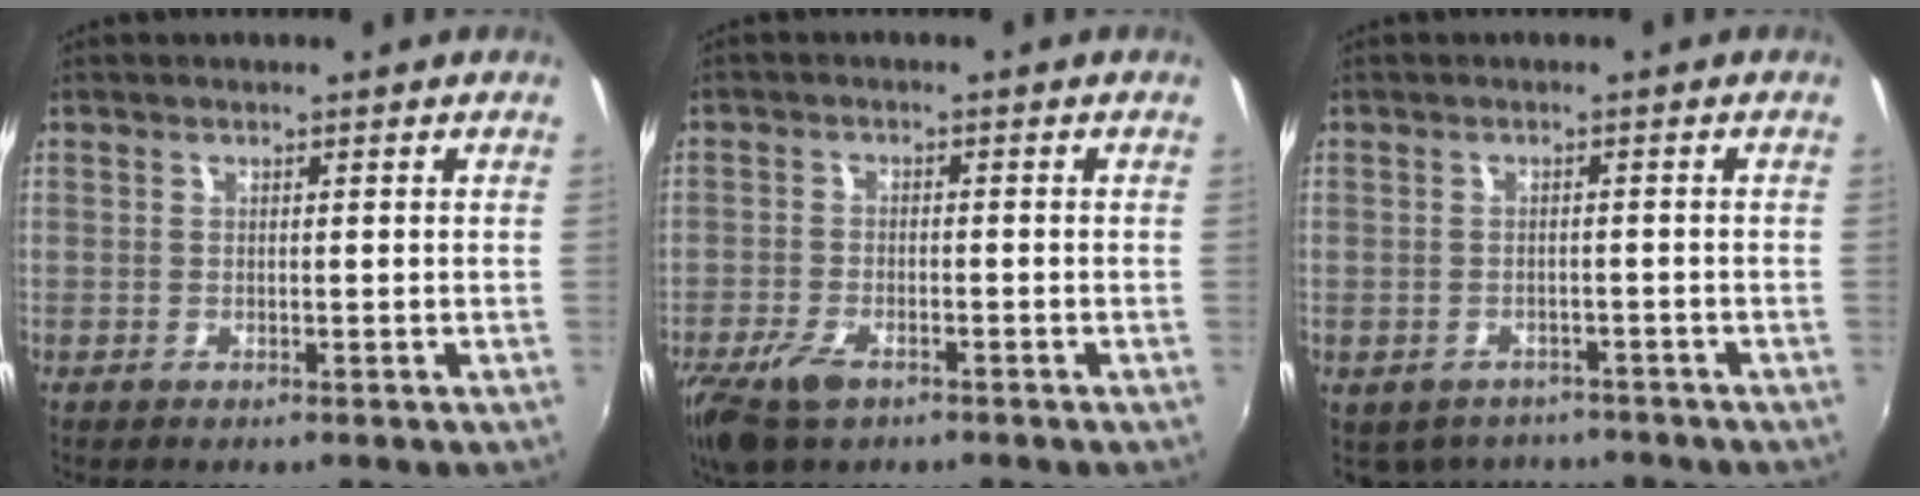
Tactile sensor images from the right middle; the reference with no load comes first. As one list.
[{"total": 7.8, "force": [-5.0, 3.6, 4.8], "torque": [-0.126, -0.022, -0.095]}, {"total": 7.2, "force": [-5.6, 3.9, 2.3], "torque": [-0.055, -0.015, -0.071]}]